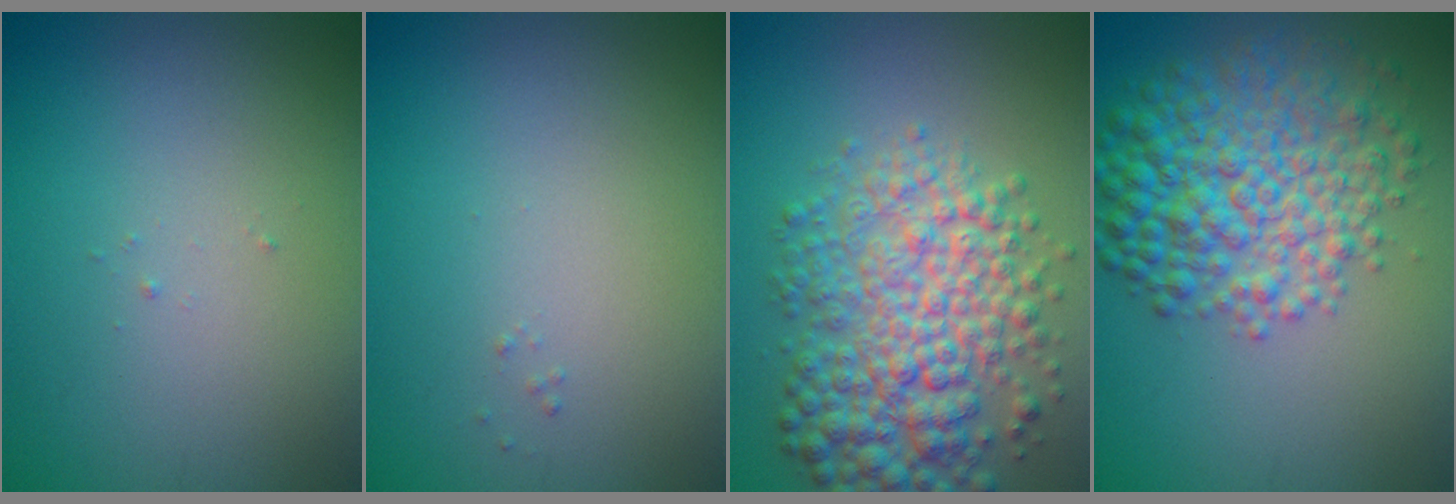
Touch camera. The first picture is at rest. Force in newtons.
{"total": 0.0}
{"total": 7.8, "press": 7.8, "slide": 0.1}
{"total": 7.6, "press": 7.6, "slide": 0.1}